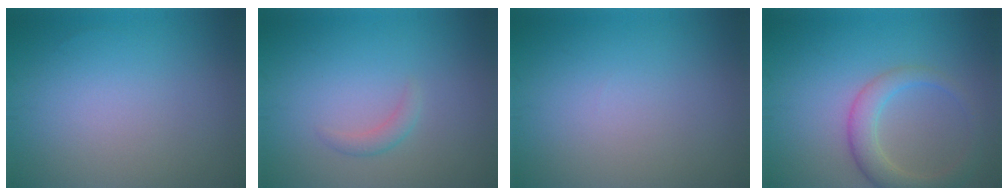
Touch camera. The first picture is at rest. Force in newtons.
{"total": 1.2, "press": 1.2, "slide": 0.0}
{"total": 0.0}
{"total": 3.6, "press": 3.6, "slide": 0.2}